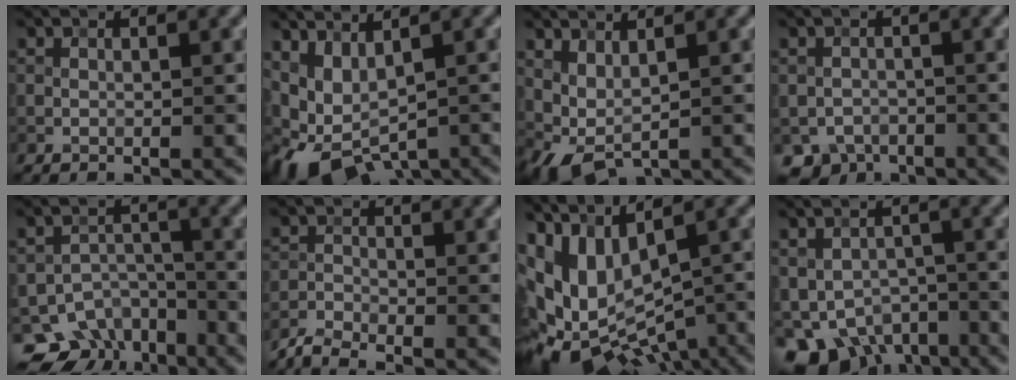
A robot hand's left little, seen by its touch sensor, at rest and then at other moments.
{"total": 7.7, "force": [-2.4, 4.5, 5.8], "torque": [-0.120, -0.020, -0.029]}
{"total": 2.7, "force": [1.1, 1.1, 2.3], "torque": [-0.055, -0.008, 0.029]}
{"total": 3.3, "force": [-2.1, 2.4, 0.9], "torque": [-0.011, -0.008, -0.036]}
{"total": 8.4, "force": [-6.1, 5.3, 2.4], "torque": [-0.023, -0.010, -0.091]}
{"total": 2.6, "force": [-2.4, 0.4, 0.8], "torque": [-0.019, -0.005, -0.058]}
{"total": 13.5, "force": [-1.2, 8.5, 10.4], "torque": [-0.190, -0.030, 0.038]}
{"total": 7.9, "force": [-4.9, 4.7, 4.1], "torque": [-0.061, -0.024, -0.078]}